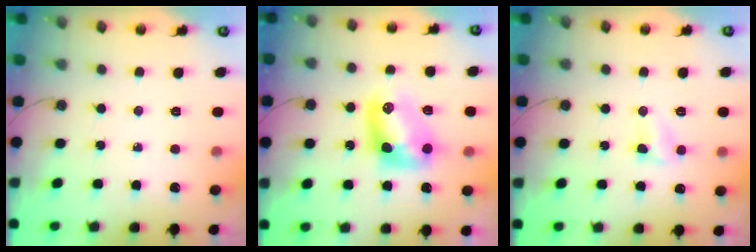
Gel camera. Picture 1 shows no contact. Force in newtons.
{"total": 9.4, "press": 9.4, "slide": 0.6}
{"total": 4.4, "press": 4.3, "slide": 0.6}